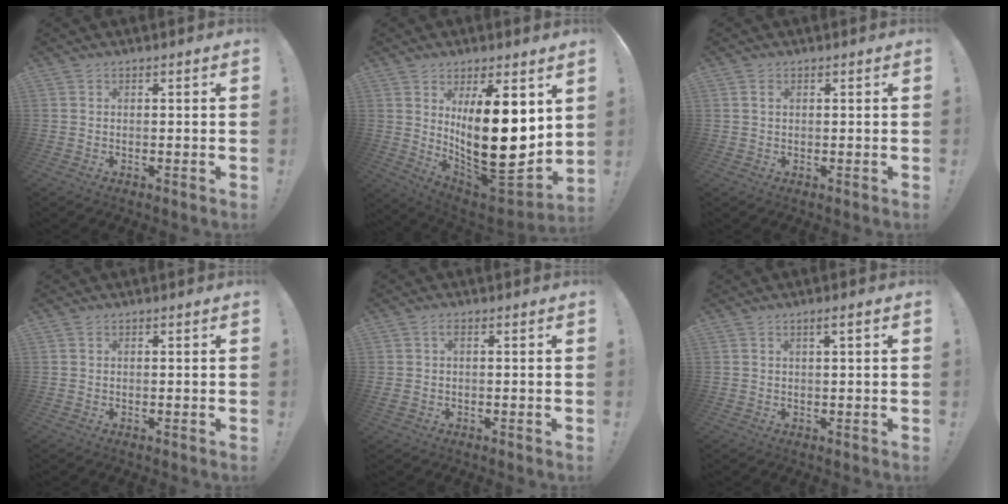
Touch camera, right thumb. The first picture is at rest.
{"total": 22.0, "force": [3.7, 8.6, 19.9], "torque": [-0.325, -0.055, 0.070]}
{"total": 1.2, "force": [0.5, 0.7, 0.9], "torque": [-0.011, 0.000, 0.007]}
{"total": 0.5, "force": [0.4, 0.3, 0.1], "torque": [-0.004, 0.002, 0.008]}
{"total": 1.6, "force": [0.2, 0.4, 1.6], "torque": [-0.026, 0.001, 0.001]}
{"total": 2.2, "force": [0.8, 0.0, 2.1], "torque": [-0.034, -0.002, 0.011]}